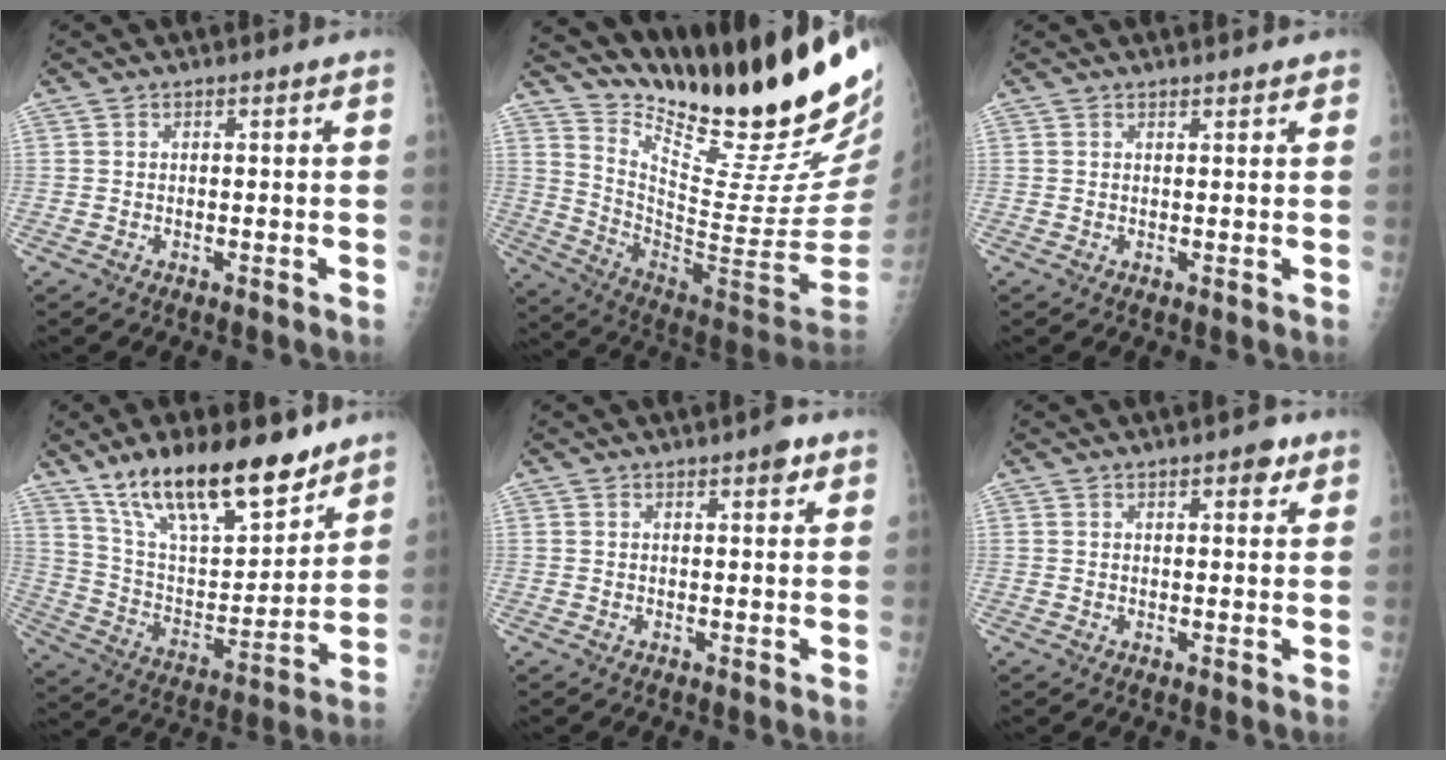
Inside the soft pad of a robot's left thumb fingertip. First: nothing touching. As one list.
[{"total": 29.1, "force": [22.8, 4.5, 17.5], "torque": [-0.240, -0.156, 0.349]}, {"total": 1.3, "force": [1.1, 0.5, 0.4], "torque": [0.003, -0.002, 0.012]}, {"total": 22.0, "force": [15.7, 7.9, 13.3], "torque": [-0.181, -0.070, 0.277]}, {"total": 2.4, "force": [1.5, 0.9, 1.7], "torque": [-0.015, -0.005, 0.018]}, {"total": 3.3, "force": [2.0, 1.4, 2.3], "torque": [-0.016, -0.006, 0.023]}]